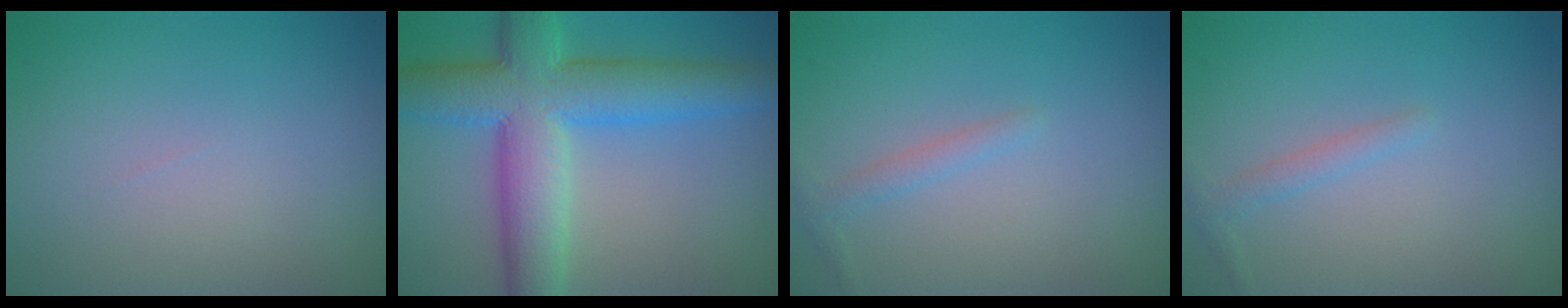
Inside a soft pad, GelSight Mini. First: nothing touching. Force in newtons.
{"total": 9.1, "press": 9.1, "slide": 0.2}
{"total": 1.2, "press": 1.2, "slide": 0.0}
{"total": 1.2, "press": 1.2, "slide": 0.0}